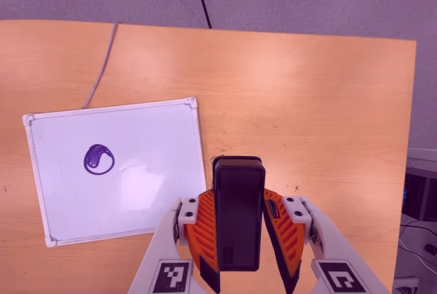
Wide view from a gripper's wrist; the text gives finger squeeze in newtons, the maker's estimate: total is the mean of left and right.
{"total": 4.4, "left": 3.7, "right": 5.1}